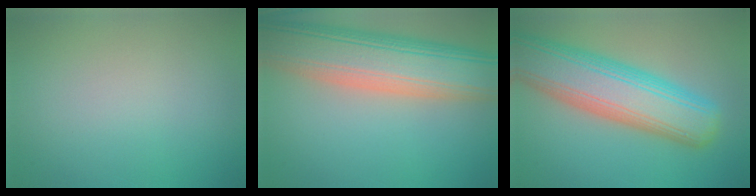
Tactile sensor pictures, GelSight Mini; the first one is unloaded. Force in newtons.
{"total": 11.9, "press": 11.9, "slide": 0.9}
{"total": 10.8, "press": 10.8, "slide": 0.4}